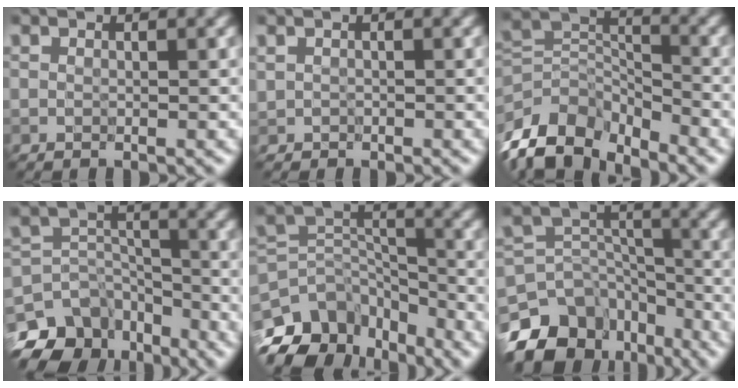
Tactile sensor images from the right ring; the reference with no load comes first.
{"total": 0.6, "force": [-0.1, 0.6, 0.1], "torque": [0.002, -0.004, -0.001]}
{"total": 9.9, "force": [-6.6, 5.5, 5.0], "torque": [-0.091, -0.006, -0.132]}
{"total": 9.4, "force": [-6.7, 5.6, 3.5], "torque": [-0.053, 0.001, -0.115]}
{"total": 10.7, "force": [-7.2, 6.0, 5.1], "torque": [-0.100, 0.009, -0.135]}
{"total": 12.6, "force": [-8.4, 8.1, 4.7], "torque": [-0.098, -0.004, -0.130]}